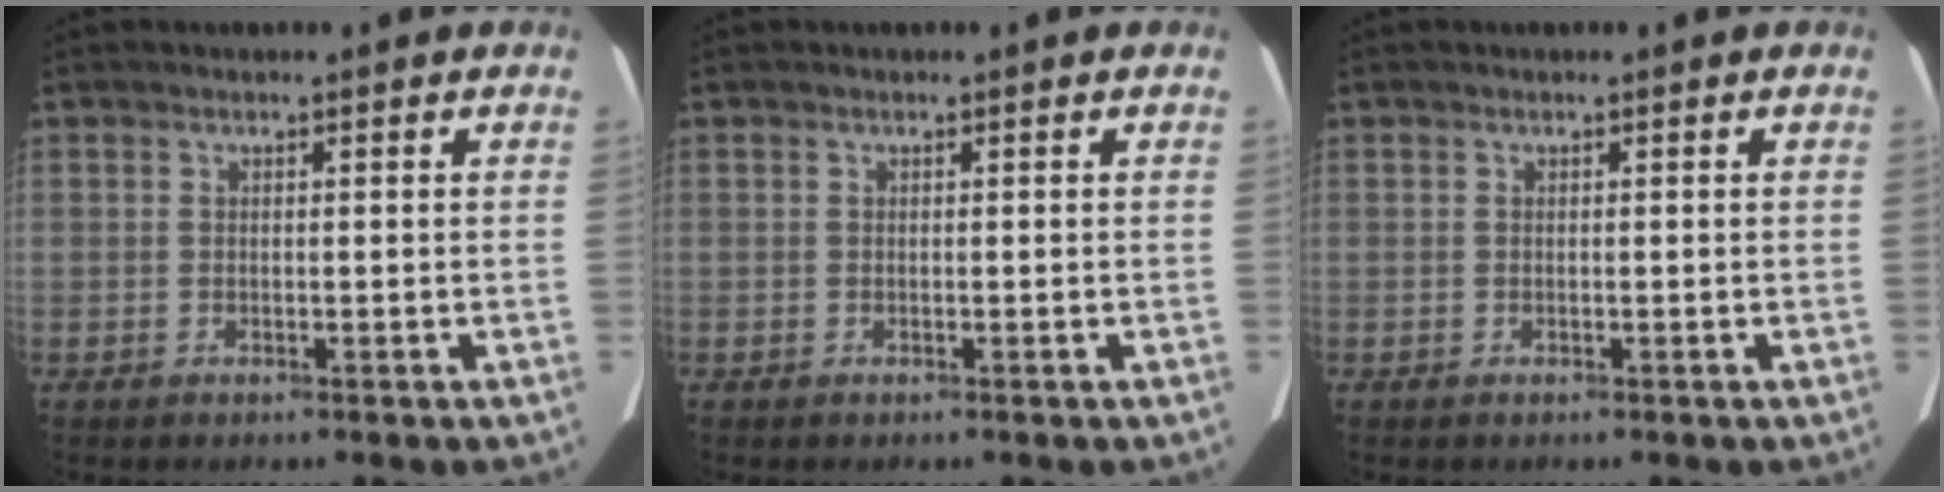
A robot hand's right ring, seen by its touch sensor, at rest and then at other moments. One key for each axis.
{"total": 0.0}
{"total": 0.0}